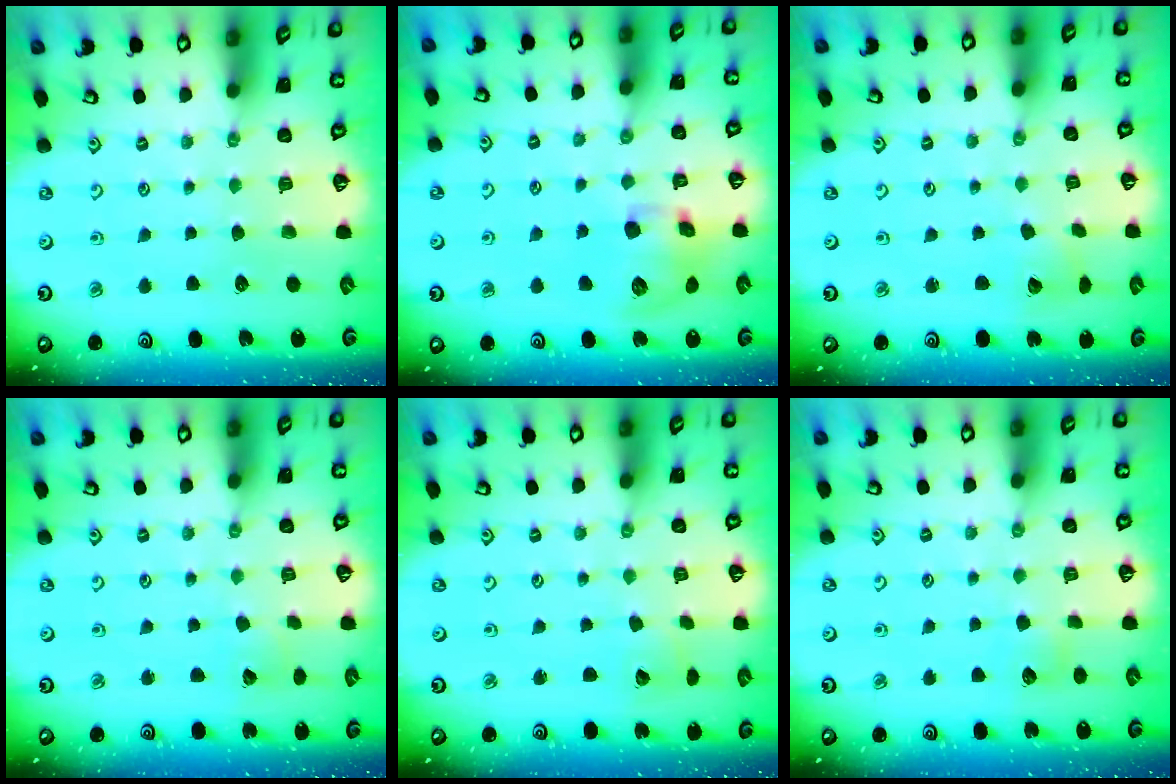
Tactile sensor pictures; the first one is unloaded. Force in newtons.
{"total": 11.9, "press": 11.8, "slide": 1.9}
{"total": 3.5, "press": 3.4, "slide": 0.5}
{"total": 3.4, "press": 3.4, "slide": 0.2}
{"total": 3.0, "press": 2.9, "slide": 0.4}
{"total": 5.1, "press": 5.1, "slide": 0.6}